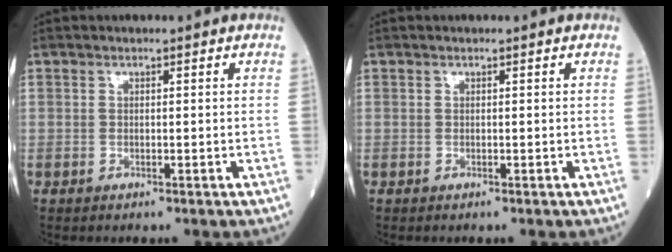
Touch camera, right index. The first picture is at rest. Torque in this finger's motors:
{"motor_torque": [0.00, 0.00, 0.00, 0.00]}